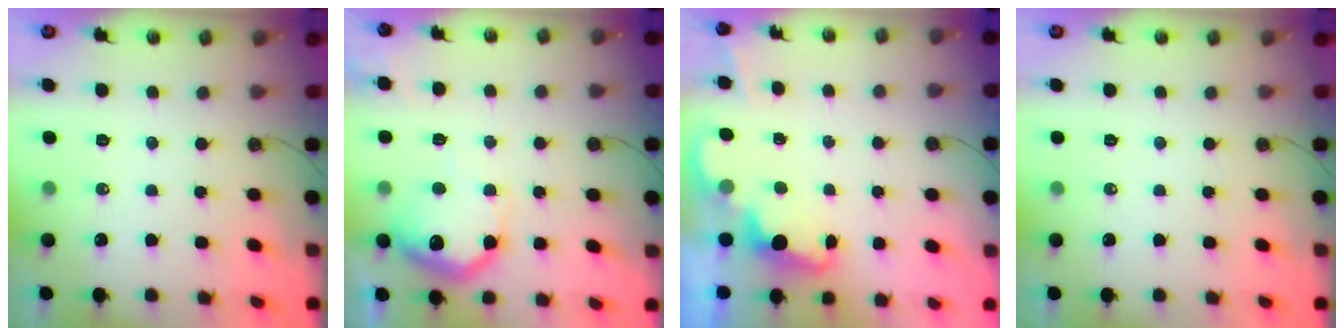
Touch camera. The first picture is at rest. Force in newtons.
{"total": 16.2, "press": 16.2, "slide": 1.2}
{"total": 2.3, "press": 2.2, "slide": 0.5}
{"total": 0.0}